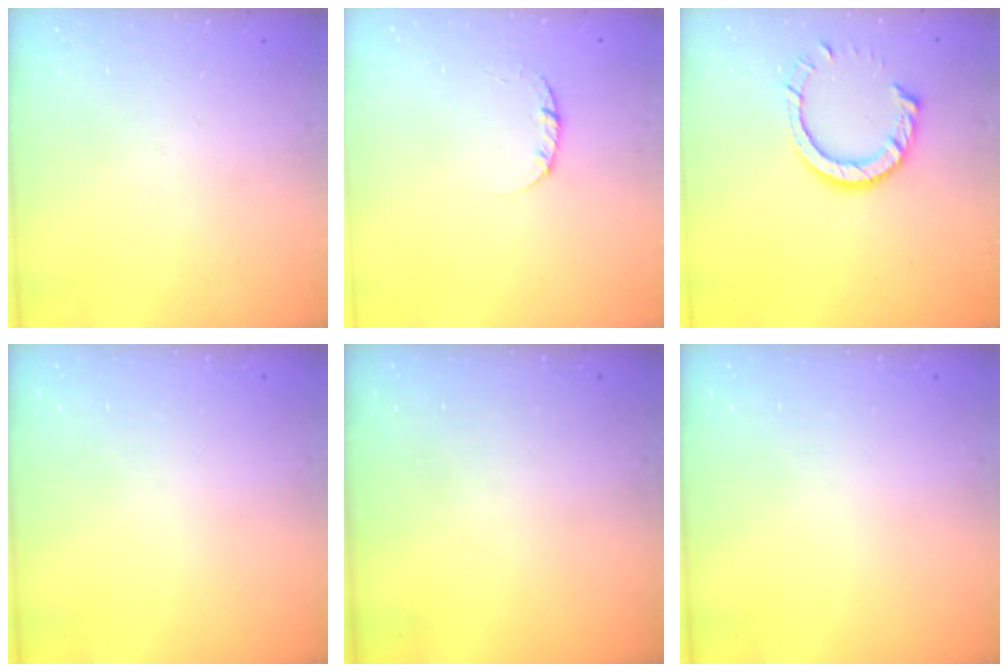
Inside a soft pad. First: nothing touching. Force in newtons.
{"total": 2.4, "press": 2.3, "slide": 0.3}
{"total": 9.5, "press": 9.5, "slide": 1.1}
{"total": 0.0}
{"total": 0.0}
{"total": 0.0}